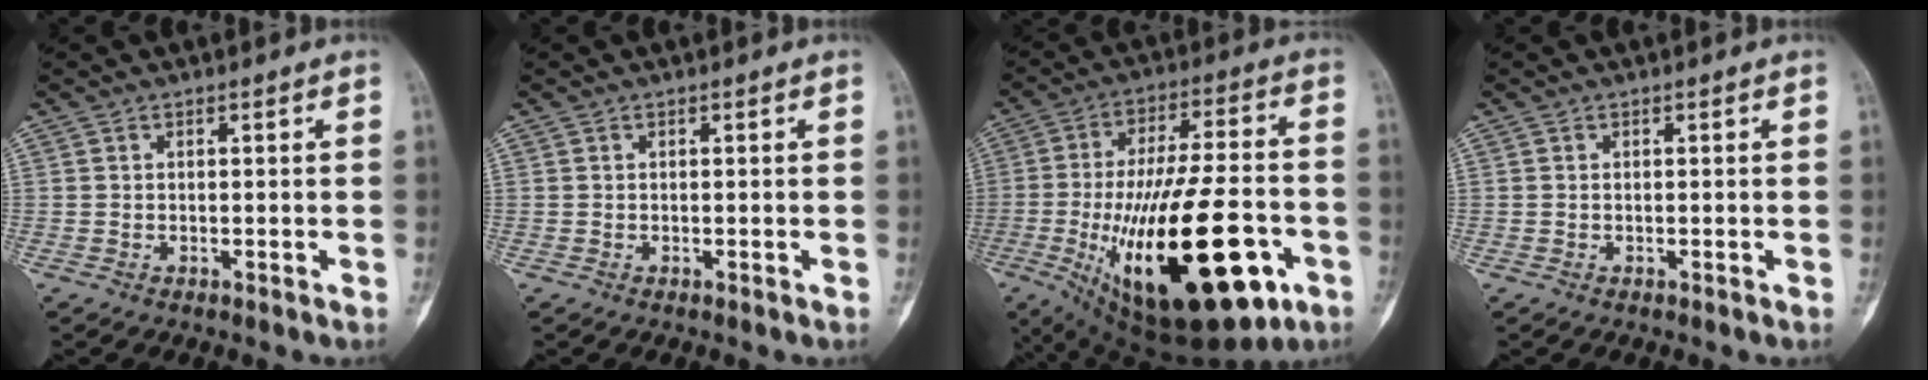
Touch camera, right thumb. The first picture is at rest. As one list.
[{"total": 0.0}, {"total": 31.2, "force": [-9.7, 11.8, 27.2], "torque": [-0.444, 0.008, -0.130]}, {"total": 0.0}]